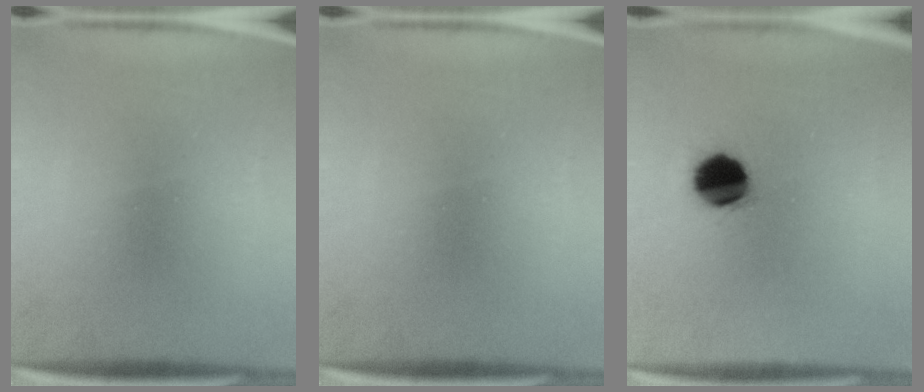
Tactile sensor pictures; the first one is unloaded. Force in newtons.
{"total": 0.0}
{"total": 9.4}